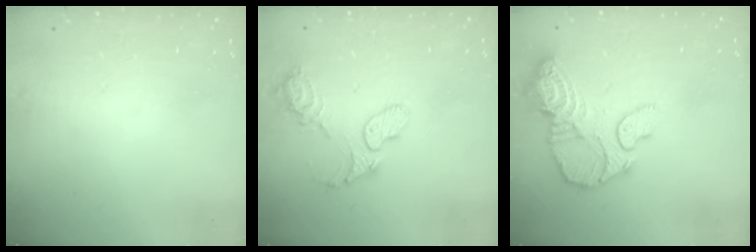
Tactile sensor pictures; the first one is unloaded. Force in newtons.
{"total": 9.1, "press": 9.1, "slide": 0.6}
{"total": 16.0, "press": 15.9, "slide": 1.4}